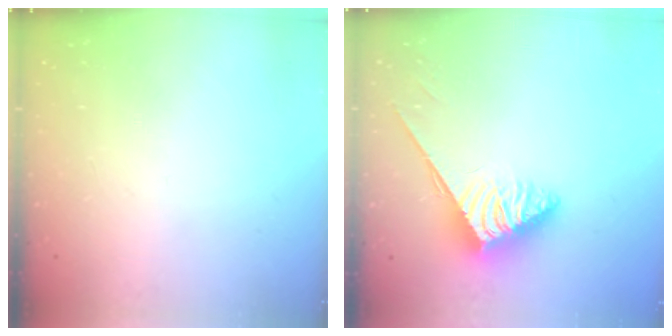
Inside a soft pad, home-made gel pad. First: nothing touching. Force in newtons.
{"total": 3.6, "press": 3.5, "slide": 0.6}